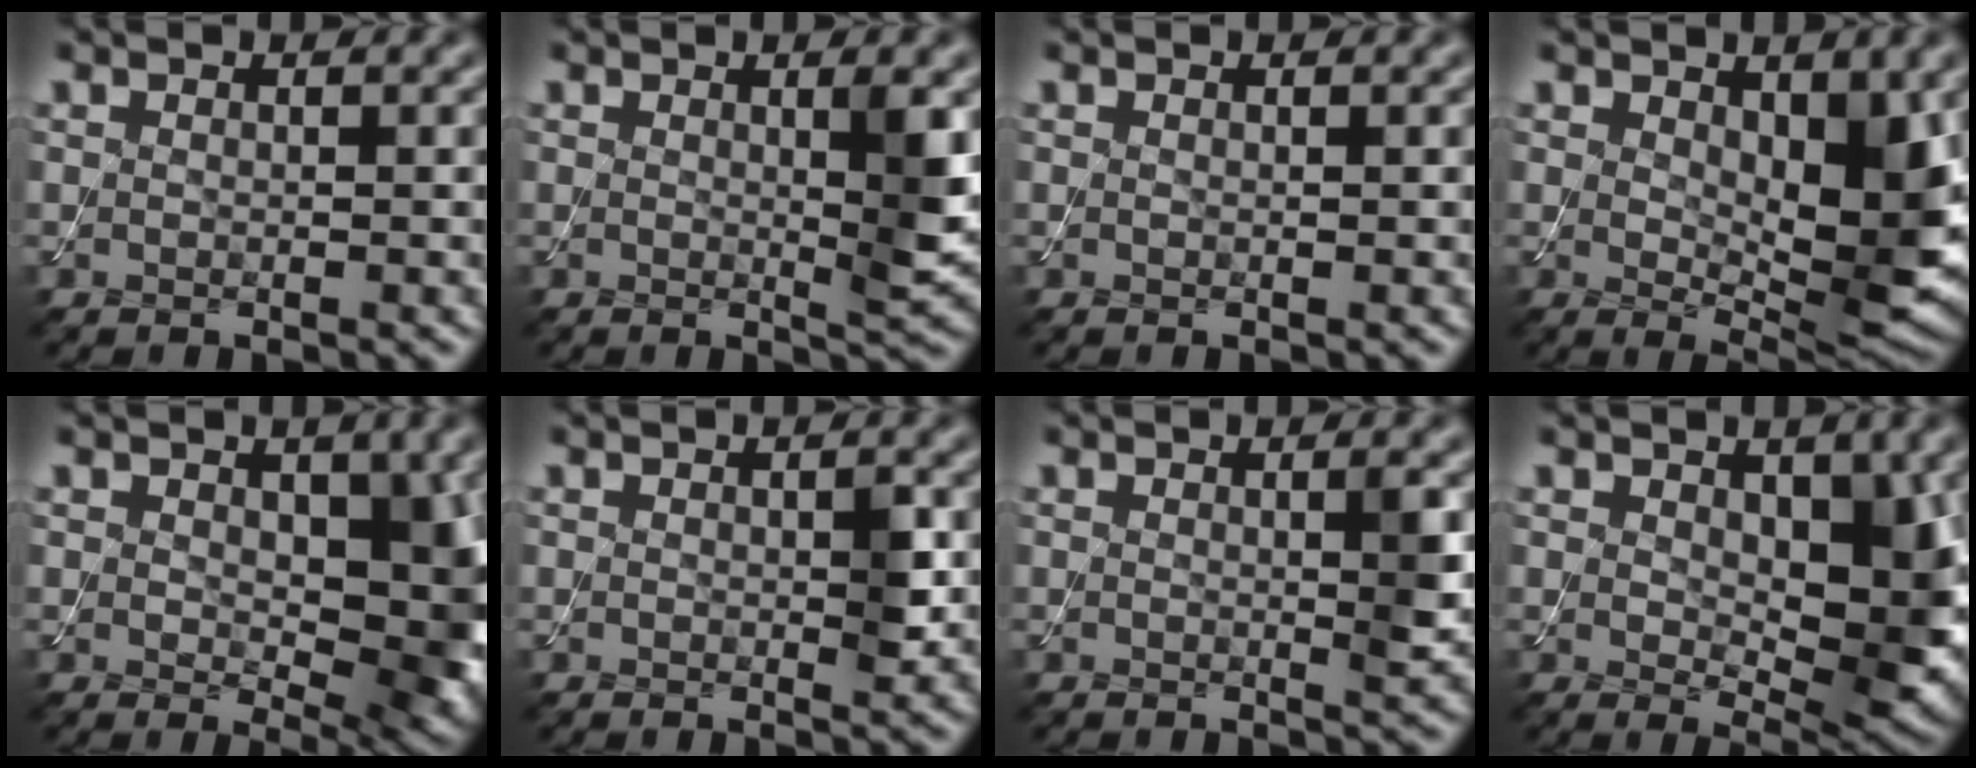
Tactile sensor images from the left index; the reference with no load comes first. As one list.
[{"total": 2.9, "force": [0.5, 0.4, 2.8], "torque": [-0.040, -0.010, 0.007]}, {"total": 0.0}, {"total": 7.2, "force": [1.2, 3.2, 6.3], "torque": [-0.096, -0.011, 0.027]}, {"total": 7.2, "force": [0.7, 4.1, 5.8], "torque": [-0.082, -0.011, 0.017]}, {"total": 1.6, "force": [0.0, 0.5, 1.5], "torque": [-0.020, -0.002, 0.001]}, {"total": 1.9, "force": [0.2, 0.2, 1.8], "torque": [-0.026, -0.004, 0.001]}, {"total": 6.9, "force": [1.0, 3.6, 5.8], "torque": [-0.087, -0.013, 0.023]}]